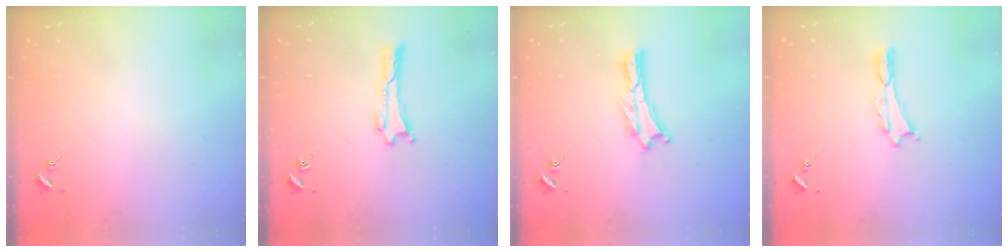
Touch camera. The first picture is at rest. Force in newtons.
{"total": 0.0}
{"total": 0.6, "press": 0.6, "slide": 0.2}
{"total": 0.0}